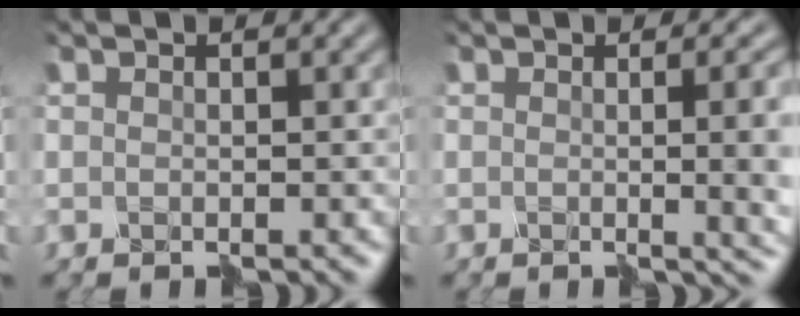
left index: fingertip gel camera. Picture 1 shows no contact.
{"total": 8.1, "force": [-0.2, 3.8, 7.2], "torque": [-0.045, -0.007, 0.016]}